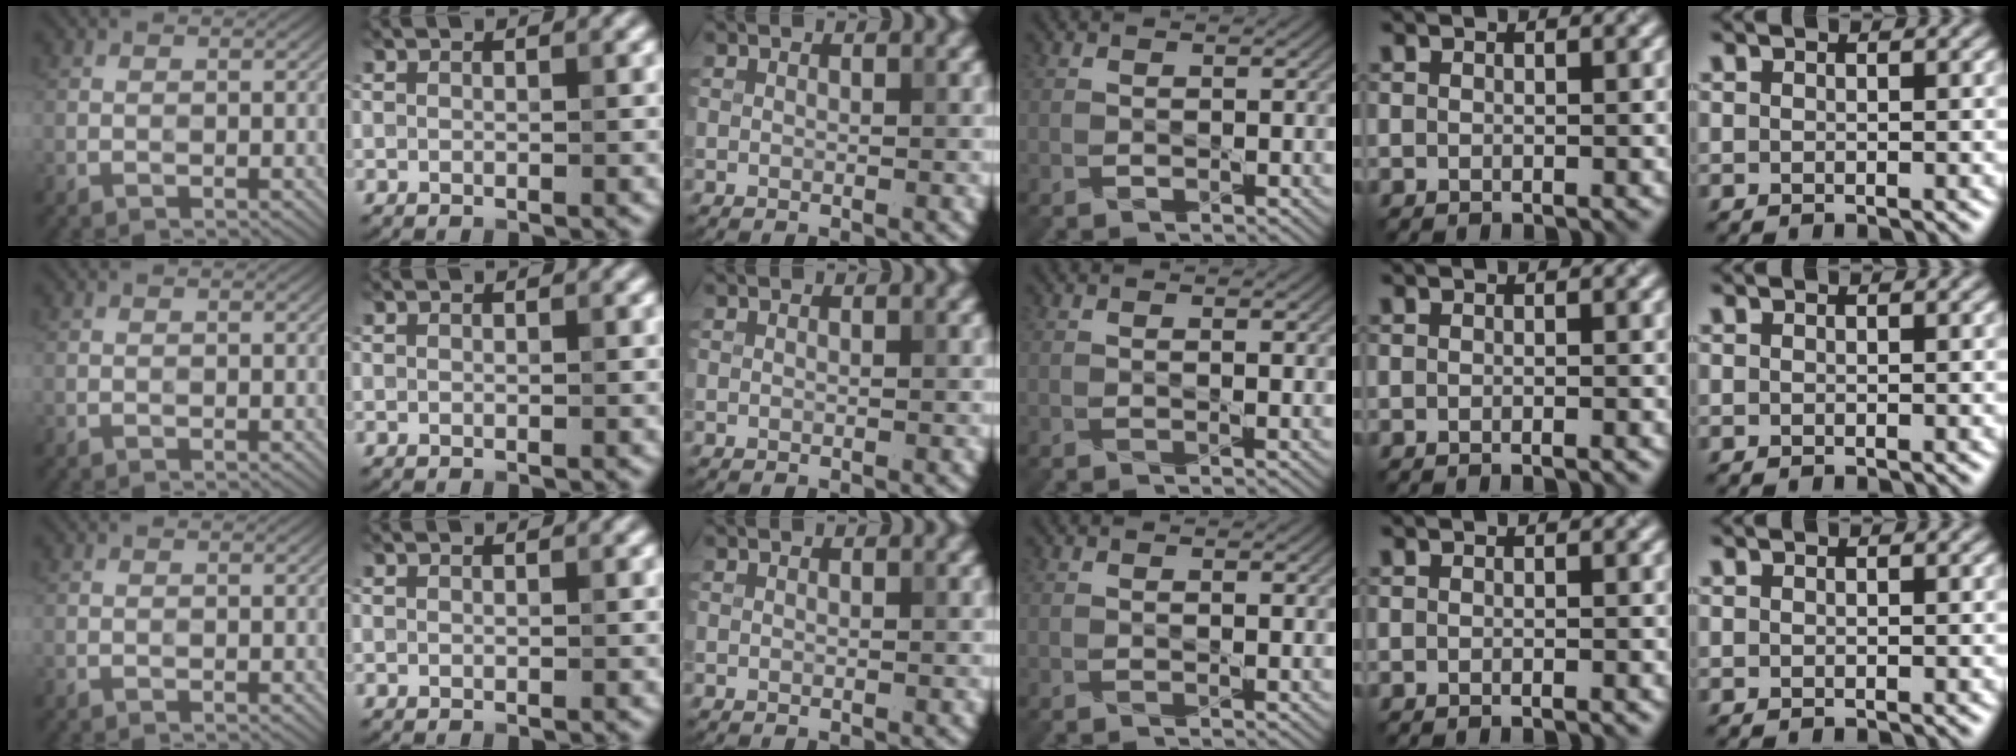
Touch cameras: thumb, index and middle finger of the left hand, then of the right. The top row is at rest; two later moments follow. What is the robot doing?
{"motion": "dispense", "object": "syringe"}